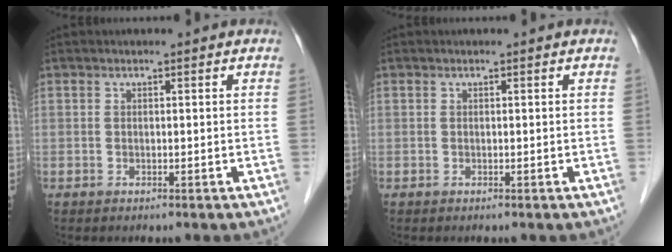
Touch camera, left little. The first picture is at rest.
{"total": 0.0}